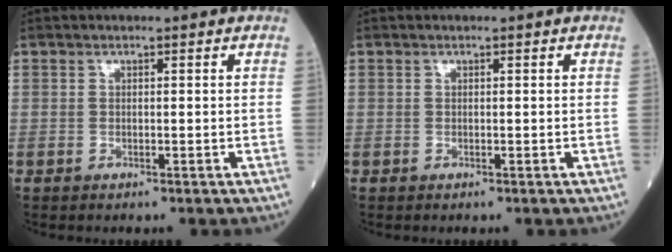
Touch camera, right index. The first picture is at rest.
{"total": 0.0}